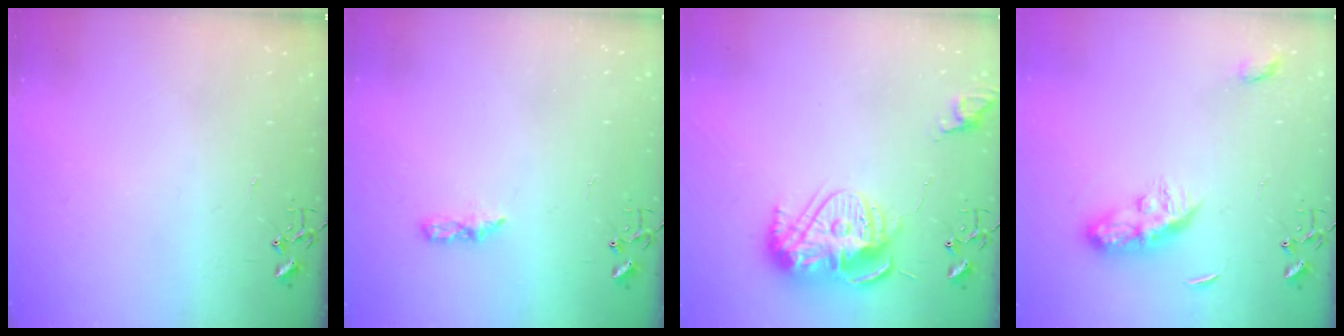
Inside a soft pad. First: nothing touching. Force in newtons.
{"total": 6.0, "press": 6.0, "slide": 0.7}
{"total": 13.7, "press": 13.6, "slide": 1.1}
{"total": 8.5, "press": 8.4, "slide": 0.3}